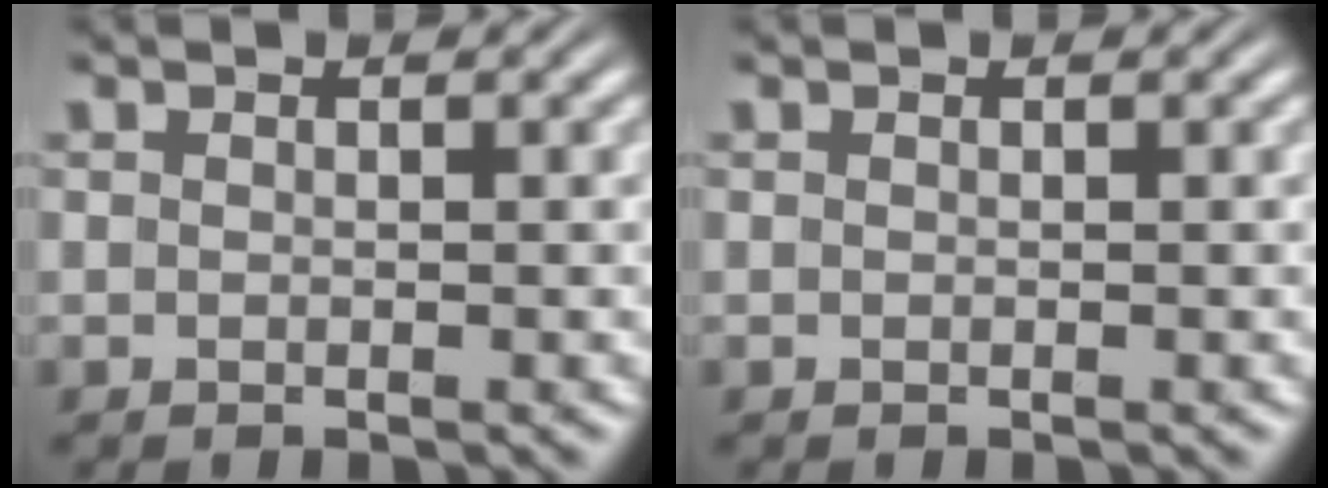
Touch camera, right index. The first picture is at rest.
{"total": 0.0}